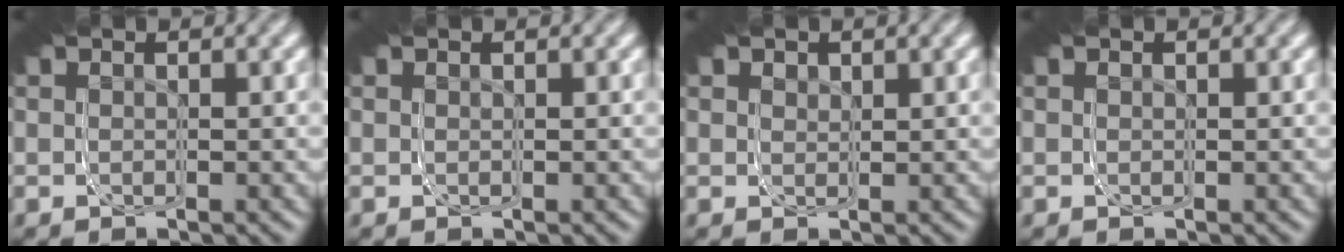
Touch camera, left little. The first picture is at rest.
{"total": 0.0}
{"total": 2.5, "force": [1.0, 2.1, 0.8], "torque": [-0.028, 0.000, 0.011]}
{"total": 0.0}